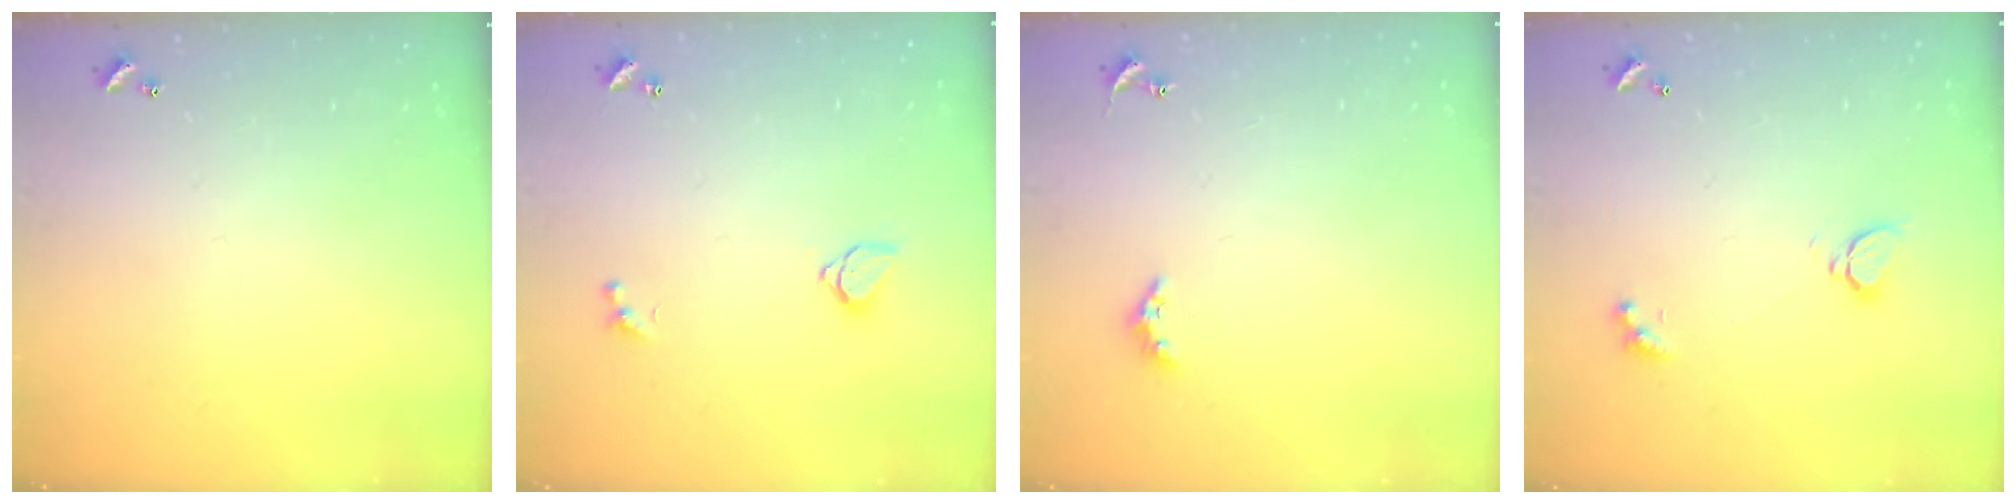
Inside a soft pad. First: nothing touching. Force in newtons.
{"total": 1.6, "press": 1.5, "slide": 0.4}
{"total": 2.9, "press": 2.9, "slide": 0.6}
{"total": 2.2, "press": 2.2, "slide": 0.3}